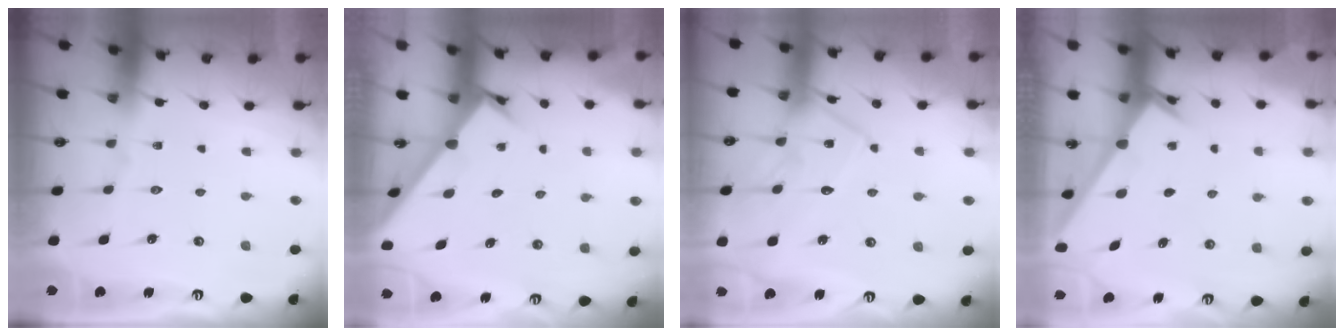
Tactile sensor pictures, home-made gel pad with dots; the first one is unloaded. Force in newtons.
{"total": 2.1, "press": 2.1, "slide": 0.2}
{"total": 11.4, "press": 11.4, "slide": 0.6}
{"total": 2.3, "press": 2.3, "slide": 0.2}